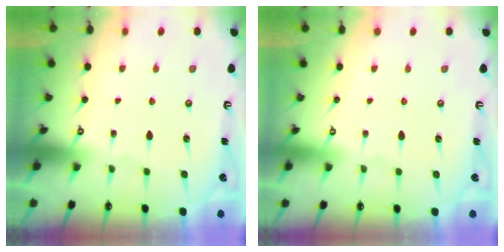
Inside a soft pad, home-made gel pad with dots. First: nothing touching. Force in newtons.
{"total": 4.0, "press": 4.0, "slide": 0.1}